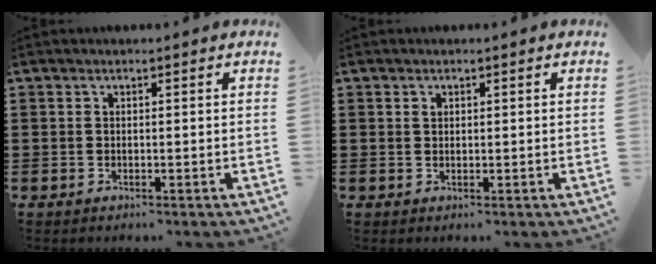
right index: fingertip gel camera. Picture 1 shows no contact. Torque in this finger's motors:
{"motor_torque": [0.32, -0.06, 0.02, 0.03]}